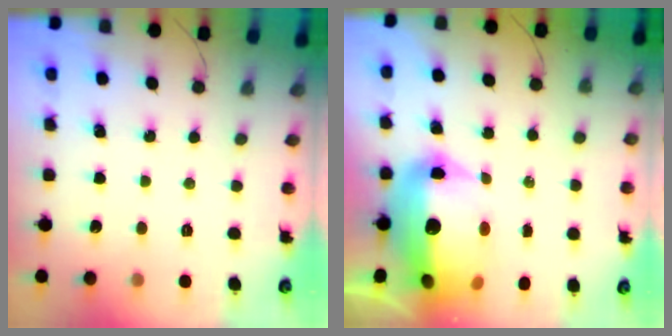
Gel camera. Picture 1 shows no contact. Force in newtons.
{"total": 22.1, "press": 20.0, "slide": 9.4}